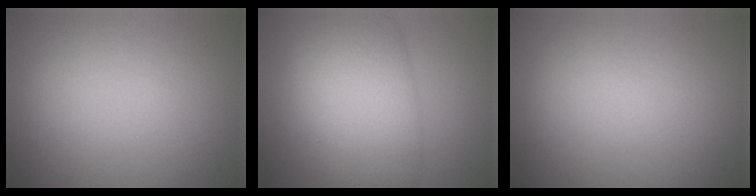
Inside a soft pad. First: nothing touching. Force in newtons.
{"total": 9.4, "press": 9.4, "slide": 0.7}
{"total": 0.0}